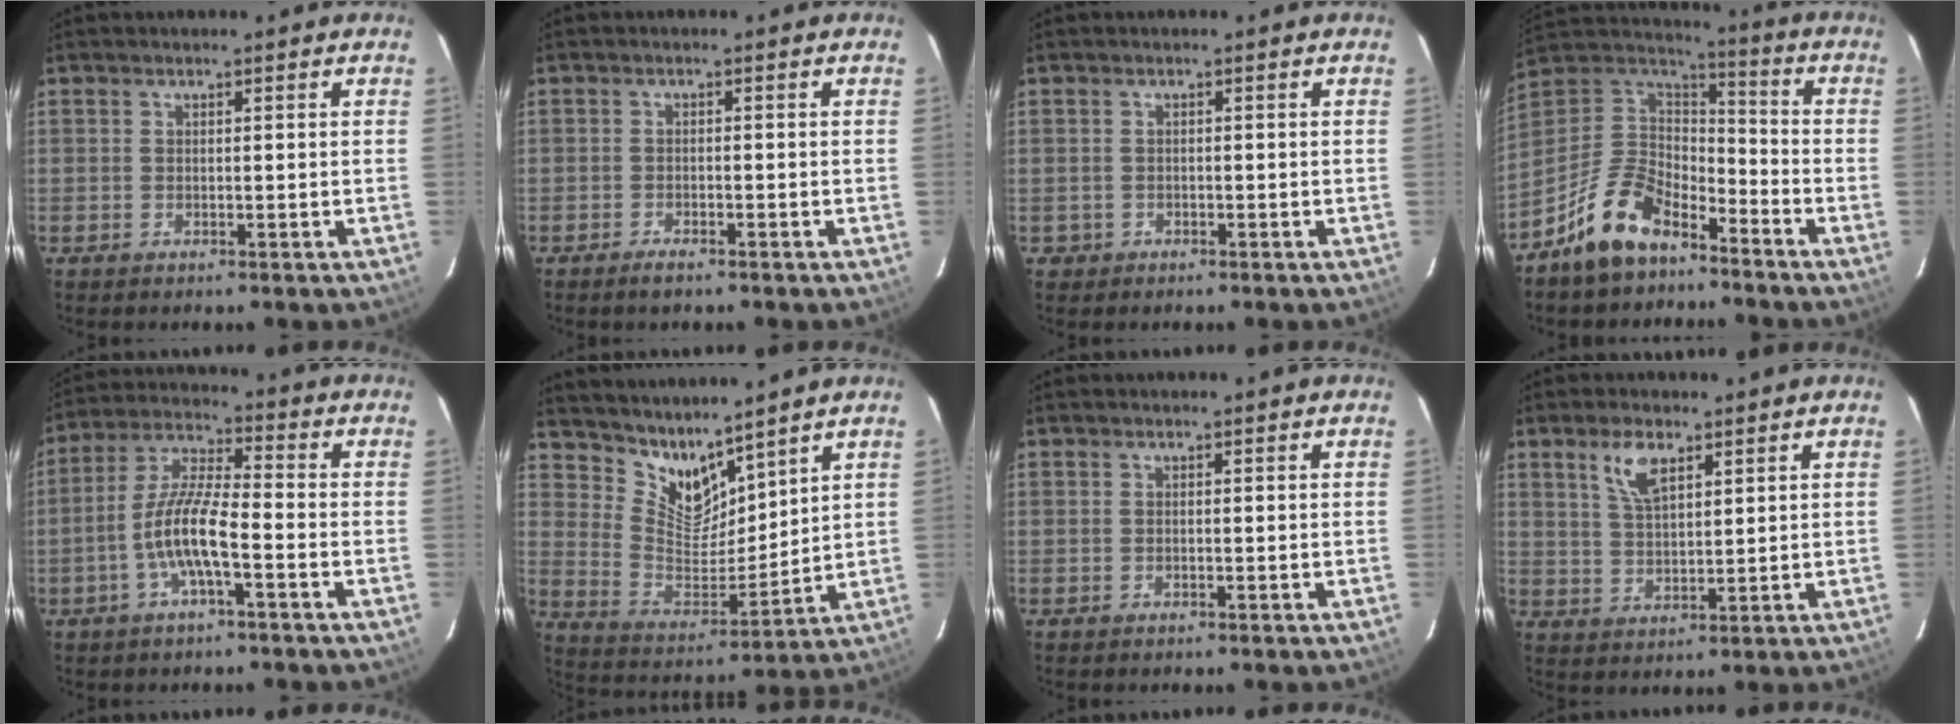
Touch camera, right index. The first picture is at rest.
{"total": 2.0, "force": [-1.6, 0.6, 1.0], "torque": [-0.028, -0.002, -0.033]}
{"total": 1.7, "force": [-0.6, 1.6, 0.0], "torque": [-0.005, 0.005, -0.005]}
{"total": 15.5, "force": [-10.6, 7.7, 8.3], "torque": [-0.194, 0.021, -0.192]}
{"total": 9.4, "force": [-3.6, 1.7, 8.5], "torque": [-0.181, 0.004, -0.069]}
{"total": 10.3, "force": [9.0, 3.6, 3.5], "torque": [-0.070, -0.012, 0.181]}
{"total": 0.0}
{"total": 6.2, "force": [3.6, 2.7, 4.4], "torque": [-0.084, 0.007, 0.073]}